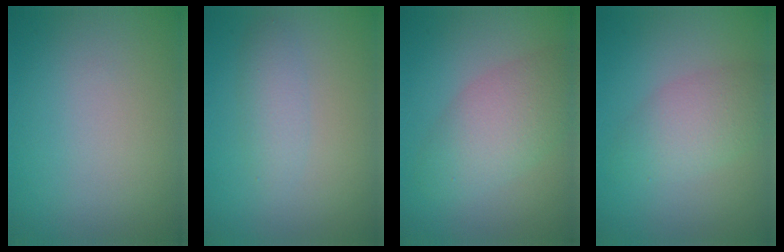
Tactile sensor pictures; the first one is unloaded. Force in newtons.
{"total": 2.0, "press": 2.0, "slide": 0.0}
{"total": 4.6, "press": 4.6, "slide": 0.1}
{"total": 3.4, "press": 3.3, "slide": 0.1}